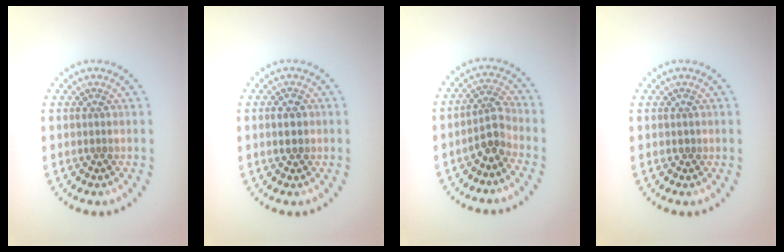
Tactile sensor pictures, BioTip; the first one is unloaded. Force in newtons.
{"total": 2.2, "press": 2.2, "slide": 0.1}
{"total": 2.5, "press": 2.0, "slide": 1.6}
{"total": 0.7, "press": 0.6, "slide": 0.3}